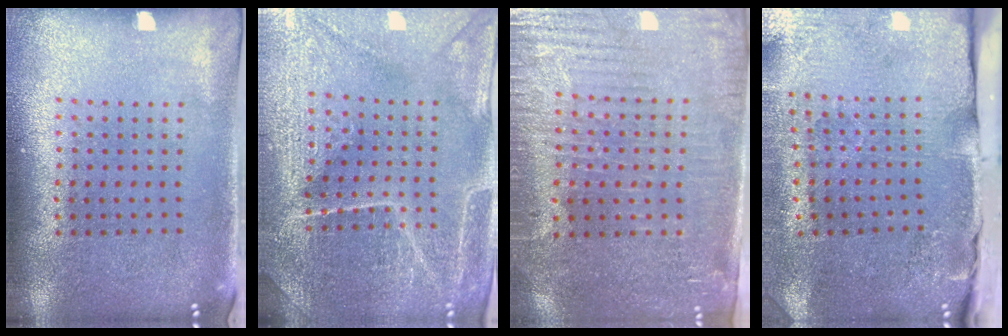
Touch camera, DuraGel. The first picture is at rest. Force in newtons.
{"total": 4.4, "press": 4.3, "slide": 1.1}
{"total": 3.7, "press": 3.4, "slide": 1.5}
{"total": 4.9, "press": 3.9, "slide": 2.9}